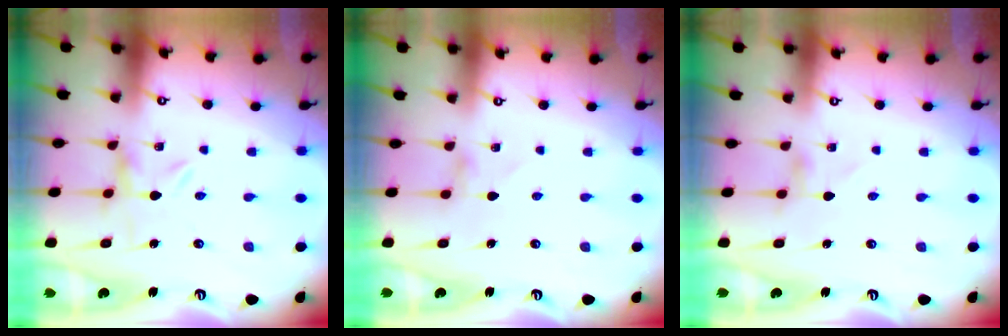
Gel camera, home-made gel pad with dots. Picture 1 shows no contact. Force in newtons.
{"total": 0.0}
{"total": 0.8, "press": 0.7, "slide": 0.2}